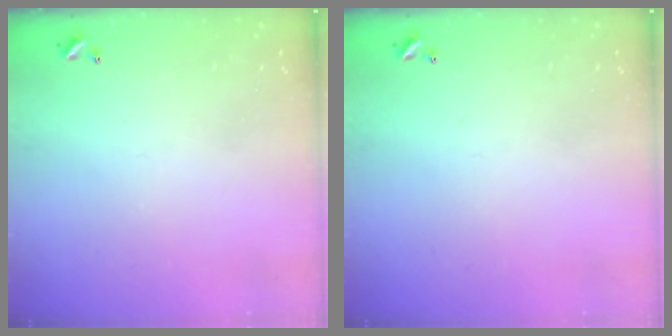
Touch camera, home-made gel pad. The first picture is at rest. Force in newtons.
{"total": 0.0}